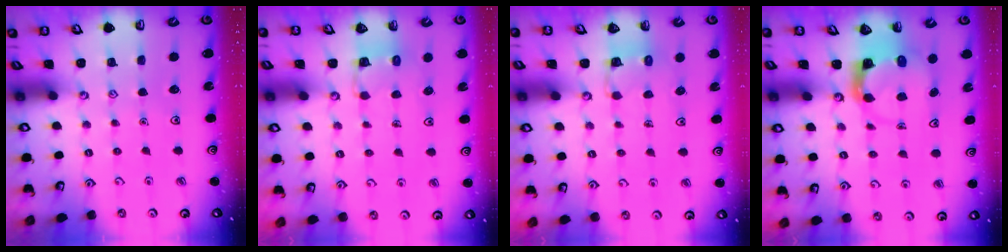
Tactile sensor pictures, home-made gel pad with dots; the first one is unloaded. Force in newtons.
{"total": 4.0, "press": 3.9, "slide": 0.2}
{"total": 4.0, "press": 3.9, "slide": 0.2}
{"total": 3.6, "press": 3.6, "slide": 0.6}